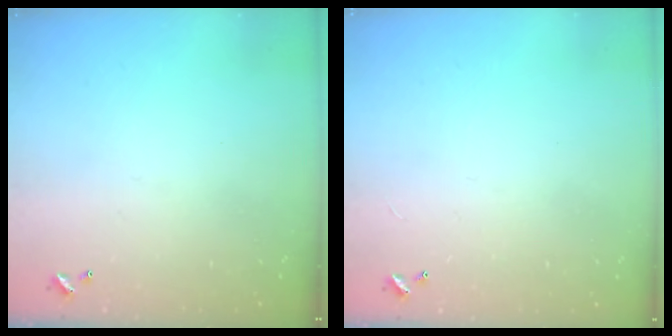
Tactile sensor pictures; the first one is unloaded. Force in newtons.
{"total": 2.8, "press": 2.8, "slide": 0.3}